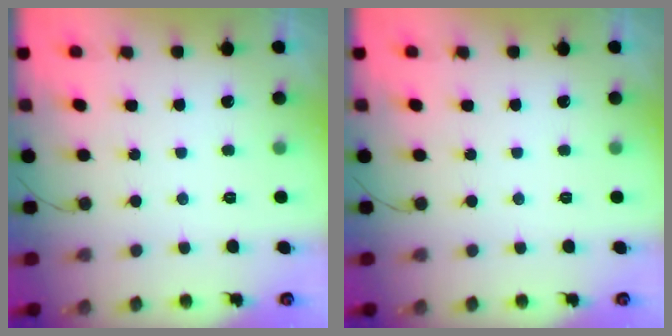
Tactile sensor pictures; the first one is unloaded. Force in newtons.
{"total": 0.0}